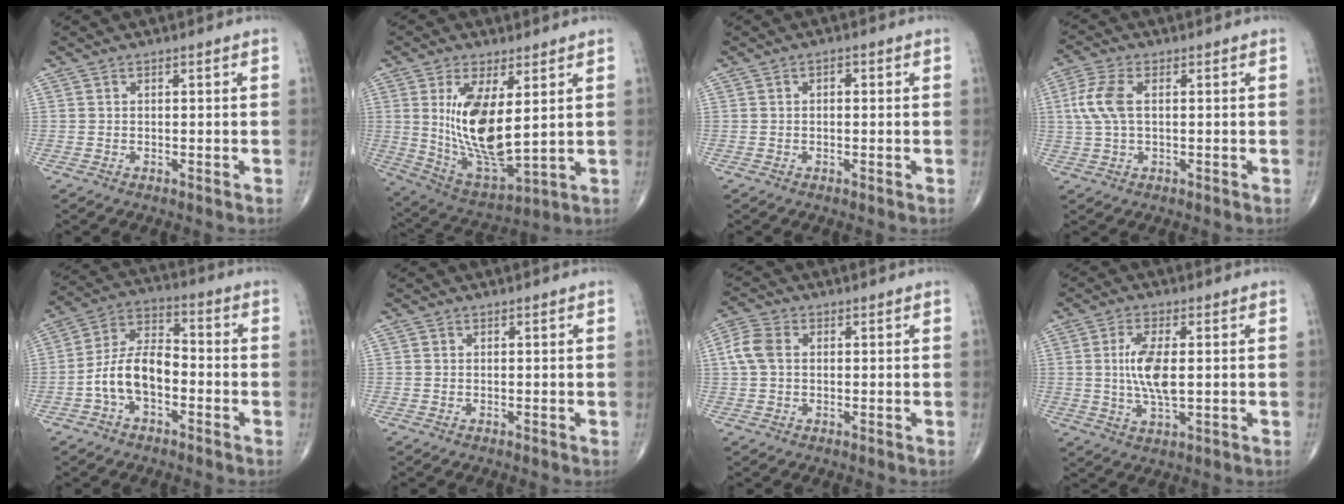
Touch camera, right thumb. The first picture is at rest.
{"total": 15.3, "force": [3.0, 6.1, 13.7], "torque": [-0.250, -0.031, 0.076]}
{"total": 1.0, "force": [0.2, 0.6, 0.8], "torque": [-0.008, 0.004, -0.002]}
{"total": 6.7, "force": [1.0, 3.4, 5.7], "torque": [-0.148, 0.012, 0.017]}
{"total": 10.6, "force": [-3.1, 5.9, 8.1], "torque": [-0.147, 0.045, -0.067]}
{"total": 0.0}
{"total": 5.1, "force": [0.6, 3.6, 3.5], "torque": [-0.087, 0.014, 0.007]}
{"total": 7.9, "force": [0.5, 2.9, 7.4], "torque": [-0.151, -0.011, 0.009]}